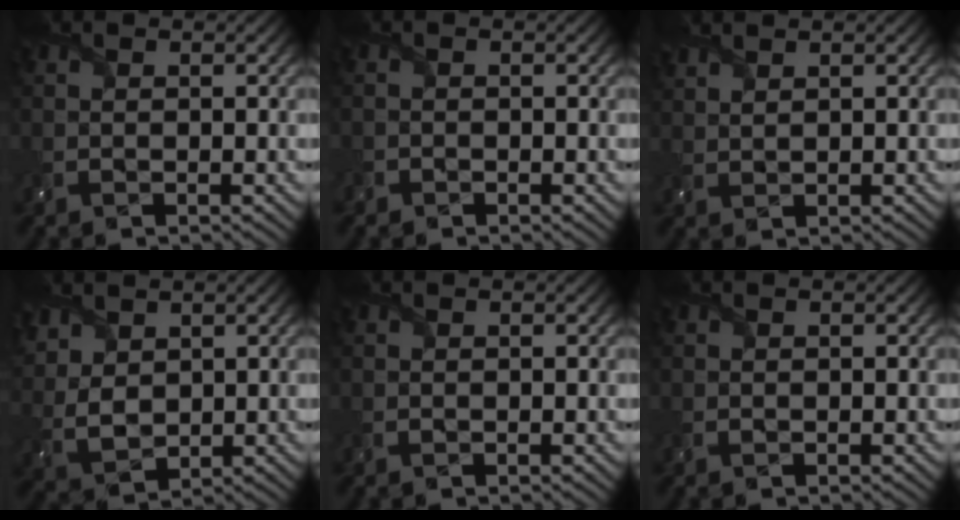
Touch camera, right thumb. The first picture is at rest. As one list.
[{"total": 0.7, "force": [-0.6, 0.4, -0.2], "torque": [0.007, -0.002, -0.013]}, {"total": 2.1, "force": [1.8, 0.3, 1.0], "torque": [-0.025, 0.003, 0.037]}, {"total": 6.1, "force": [3.2, 3.8, 3.4], "torque": [-0.110, 0.002, 0.072]}, {"total": 0.0}, {"total": 0.0}]